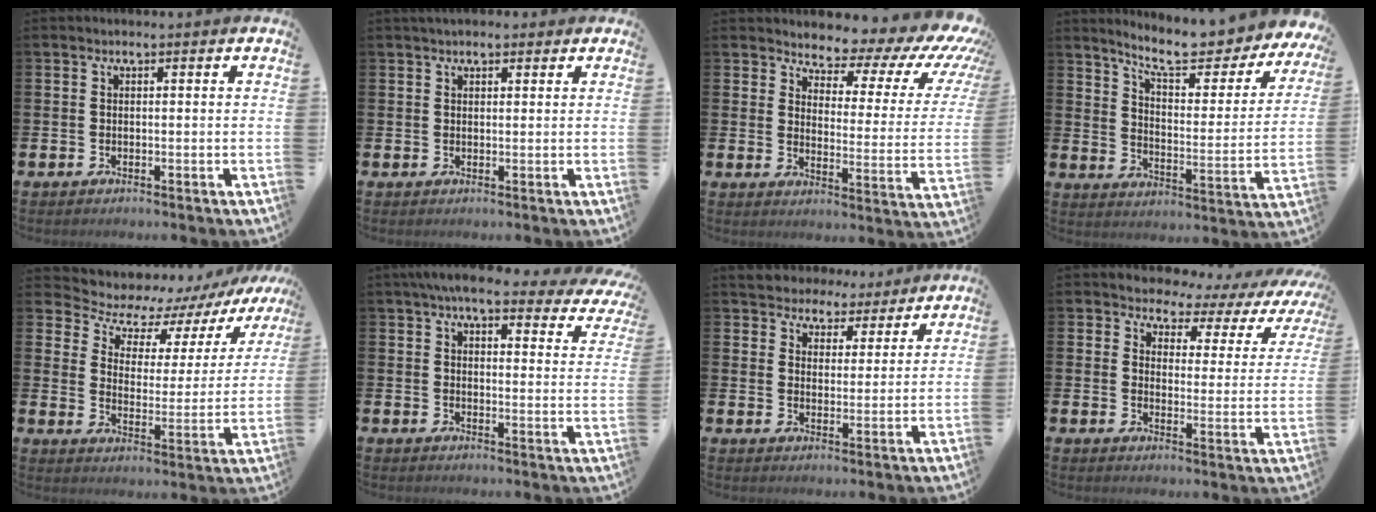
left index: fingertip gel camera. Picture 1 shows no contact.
{"total": 2.2, "force": [1.9, 0.9, 0.6], "torque": [-0.004, 0.000, 0.032]}
{"total": 4.8, "force": [4.2, 2.0, 1.1], "torque": [-0.018, -0.053, 0.059]}
{"total": 9.0, "force": [8.1, 1.6, 3.6], "torque": [-0.084, -0.066, 0.134]}
{"total": 6.8, "force": [5.7, 3.3, 1.5], "torque": [-0.054, -0.050, 0.092]}
{"total": 6.4, "force": [5.6, 1.8, 2.7], "torque": [-0.053, -0.029, 0.097]}
{"total": 4.7, "force": [4.3, 1.8, -0.7], "torque": [-0.018, -0.031, 0.076]}
{"total": 2.7, "force": [2.0, 1.8, 0.4], "torque": [-0.021, -0.028, 0.020]}